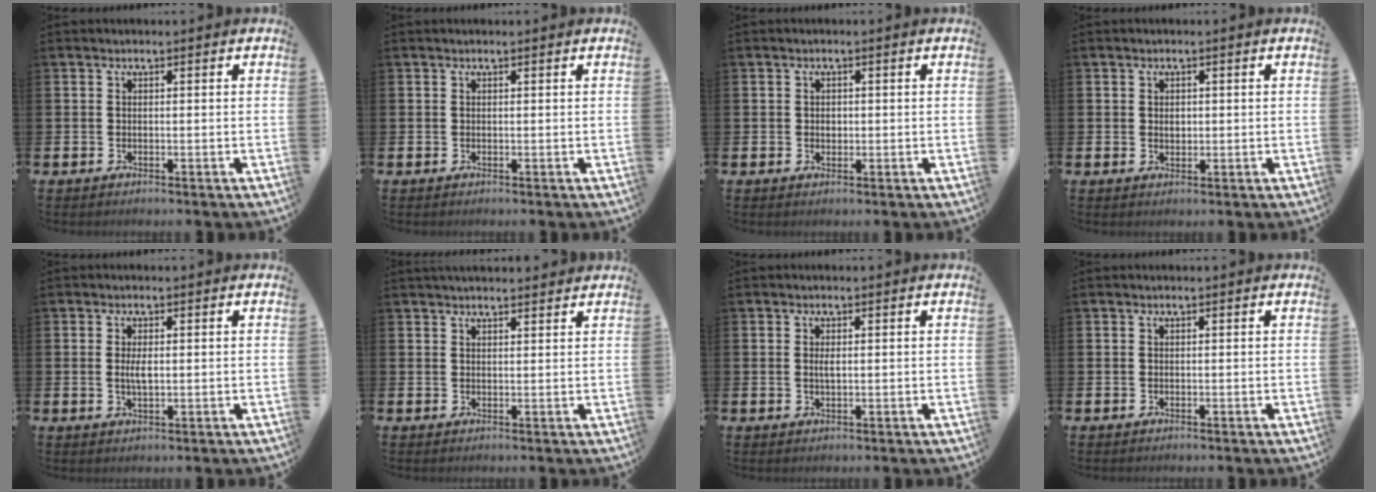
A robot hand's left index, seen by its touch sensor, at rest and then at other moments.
{"total": 0.0}
{"total": 0.9, "force": [0.1, 0.8, 0.4], "torque": [-0.001, 0.003, -0.001]}
{"total": 1.2, "force": [0.3, 0.9, 0.8], "torque": [0.002, 0.000, 0.001]}
{"total": 2.4, "force": [0.2, 0.9, 2.2], "torque": [-0.042, 0.002, 0.001]}
{"total": 2.2, "force": [2.2, 0.2, 0.3], "torque": [0.002, -0.011, 0.037]}
{"total": 1.4, "force": [0.3, 0.5, 1.2], "torque": [-0.024, 0.002, 0.003]}
{"total": 0.0}